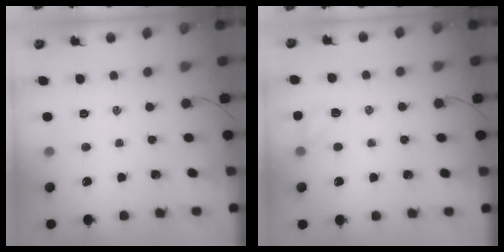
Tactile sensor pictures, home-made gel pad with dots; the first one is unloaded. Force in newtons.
{"total": 4.0, "press": 3.8, "slide": 1.3}